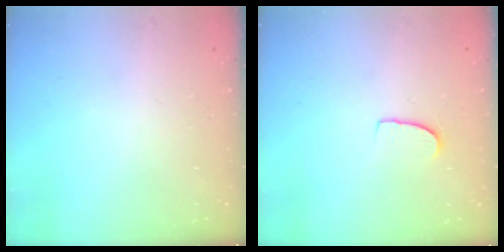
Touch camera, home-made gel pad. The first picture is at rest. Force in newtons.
{"total": 5.7, "press": 5.6, "slide": 0.5}